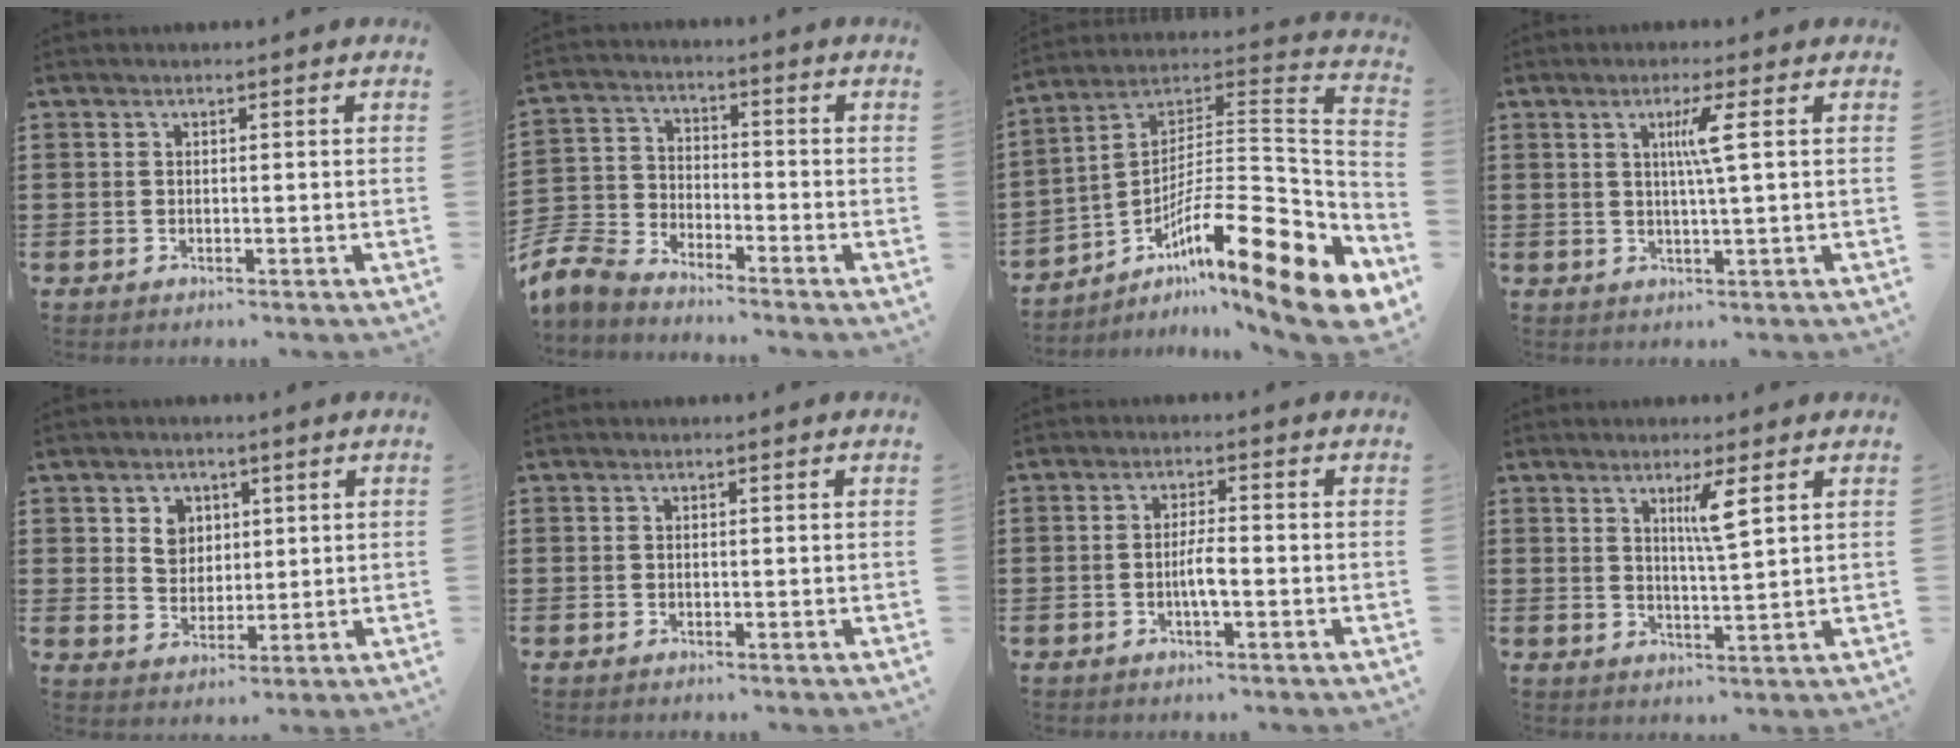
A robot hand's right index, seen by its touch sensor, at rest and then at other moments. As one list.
[{"total": 6.7, "force": [-6.4, 1.5, 1.3], "torque": [-0.060, -0.002, -0.138]}, {"total": 16.6, "force": [-9.0, 3.3, 13.5], "torque": [-0.199, -0.006, -0.170]}, {"total": 4.1, "force": [0.9, -0.5, 3.9], "torque": [-0.078, -0.005, 0.010]}, {"total": 4.5, "force": [1.7, 3.8, 1.7], "torque": [-0.041, 0.010, 0.027]}, {"total": 0.0}, {"total": 3.3, "force": [-1.0, 0.6, 3.1], "torque": [-0.071, -0.002, -0.023]}, {"total": 4.1, "force": [1.9, 0.0, 3.6], "torque": [-0.069, -0.006, 0.028]}]